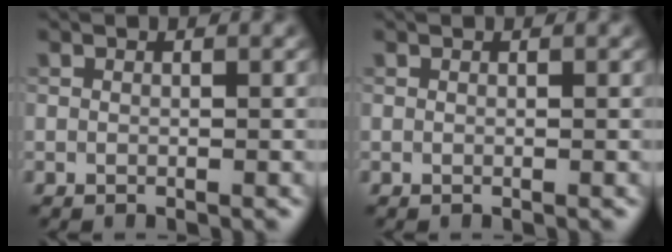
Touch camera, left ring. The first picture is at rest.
{"total": 0.0}